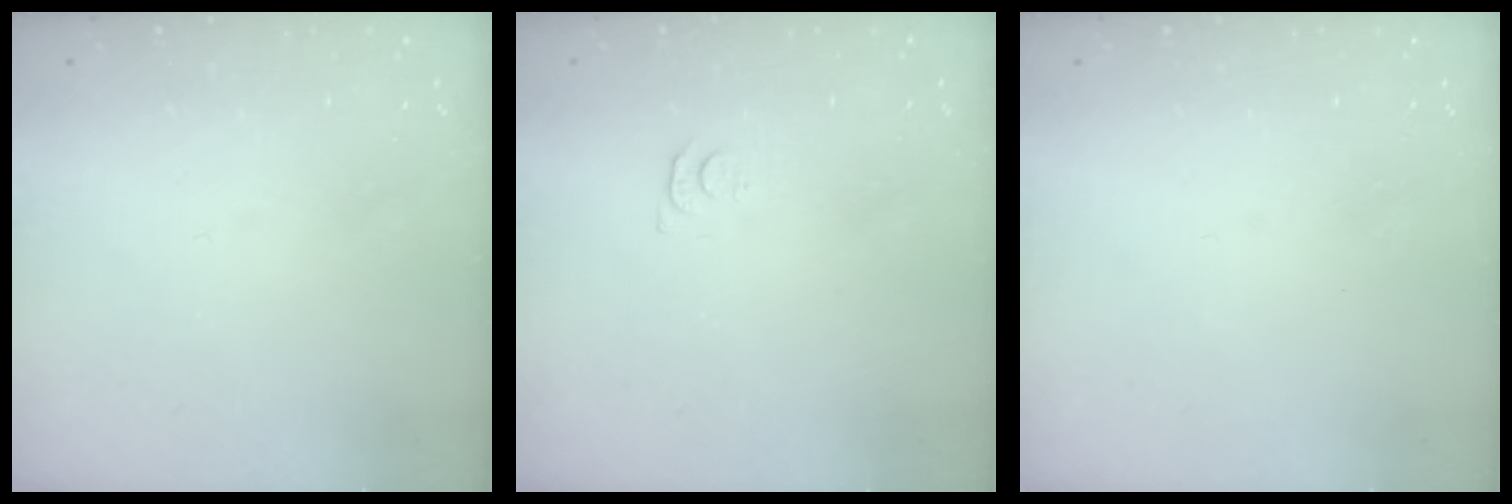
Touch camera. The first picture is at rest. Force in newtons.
{"total": 3.4, "press": 3.4, "slide": 0.5}
{"total": 0.0}